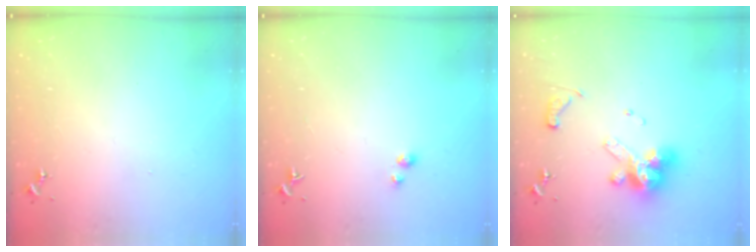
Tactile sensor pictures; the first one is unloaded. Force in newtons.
{"total": 2.9, "press": 2.8, "slide": 0.4}
{"total": 14.2, "press": 14.0, "slide": 1.8}